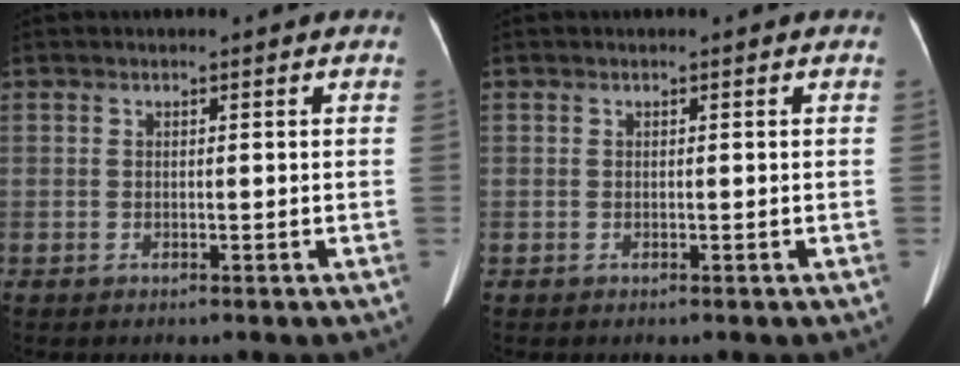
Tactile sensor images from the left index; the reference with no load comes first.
{"total": 0.0}